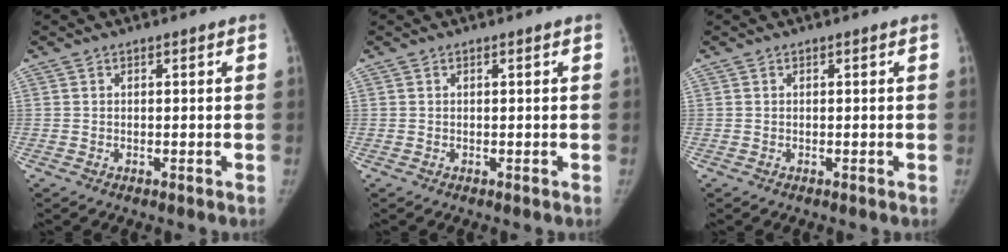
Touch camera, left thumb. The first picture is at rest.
{"total": 0.0}
{"total": 0.0}